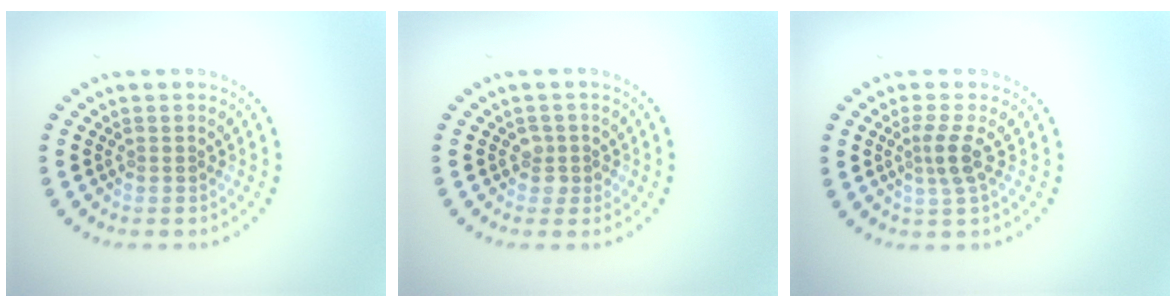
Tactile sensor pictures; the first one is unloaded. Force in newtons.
{"total": 1.2, "press": 1.1, "slide": 0.5}
{"total": 2.3, "press": 1.6, "slide": 1.5}